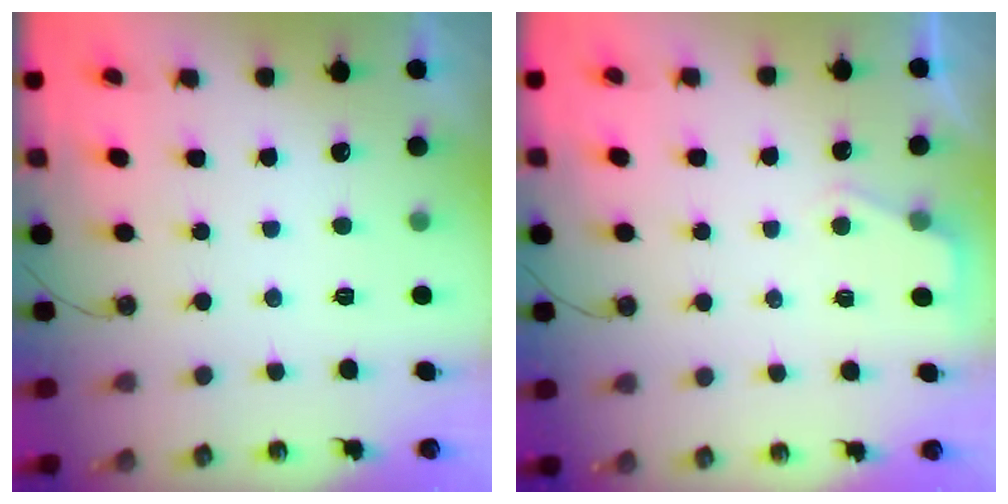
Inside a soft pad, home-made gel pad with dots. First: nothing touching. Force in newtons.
{"total": 2.7, "press": 2.7, "slide": 0.4}